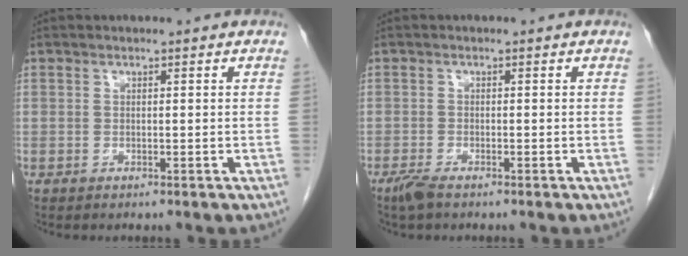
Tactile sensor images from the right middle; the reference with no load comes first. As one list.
[{"total": 2.2, "force": [-1.6, 0.4, 1.4], "torque": [-0.037, -0.006, -0.033]}]